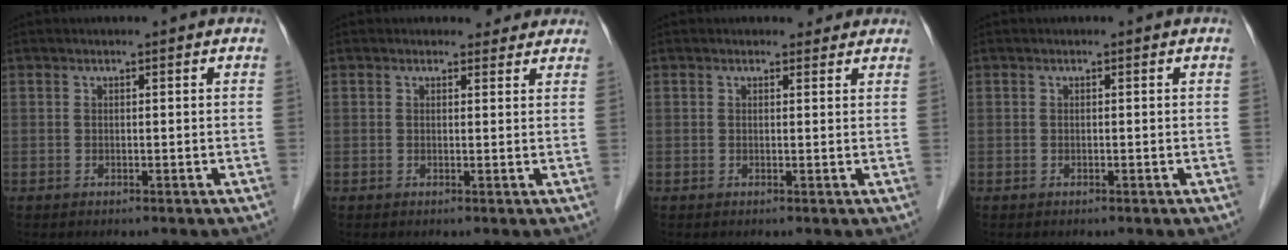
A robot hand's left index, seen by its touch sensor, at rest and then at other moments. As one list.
[{"total": 2.7, "force": [2.4, 1.2, 0.1], "torque": [0.004, 0.001, 0.019]}, {"total": 2.1, "force": [1.8, 1.0, 0.1], "torque": [0.001, 0.002, 0.016]}, {"total": 0.0}]